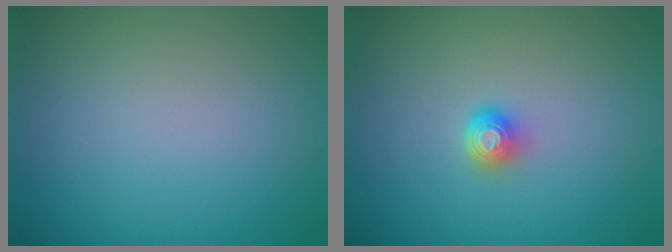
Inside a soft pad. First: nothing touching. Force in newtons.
{"total": 1.6, "press": 1.3, "slide": 1.1}